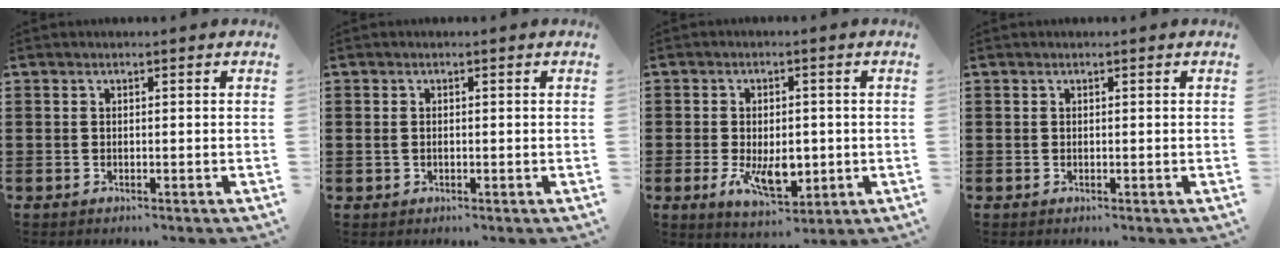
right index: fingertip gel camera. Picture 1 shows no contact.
{"total": 0.8, "force": [0.0, 0.6, 0.6], "torque": [-0.014, 0.004, -0.001]}
{"total": 7.5, "force": [-1.5, 4.2, 6.1], "torque": [-0.105, -0.003, -0.027]}
{"total": 0.0}